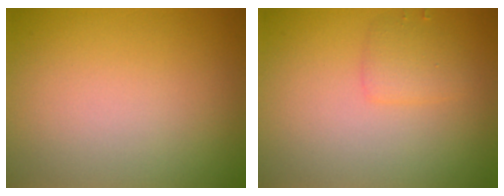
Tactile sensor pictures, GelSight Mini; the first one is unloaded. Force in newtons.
{"total": 1.5, "press": 1.5, "slide": 0.2}